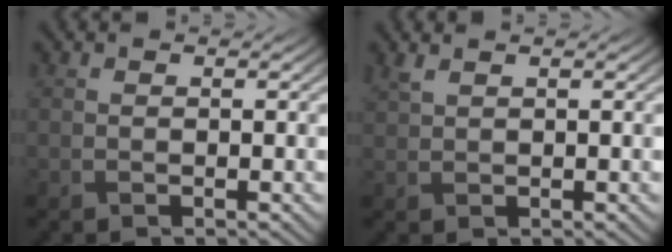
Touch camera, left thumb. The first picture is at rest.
{"total": 1.3, "force": [1.1, 0.2, 0.7], "torque": [-0.025, 0.004, 0.027]}